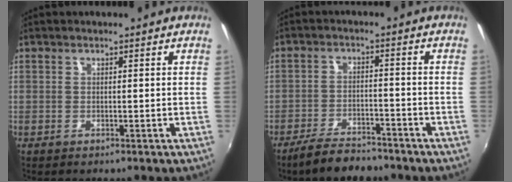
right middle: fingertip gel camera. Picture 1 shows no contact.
{"total": 8.0, "force": [-6.7, 2.4, 3.6], "torque": [-0.089, -0.008, -0.113]}